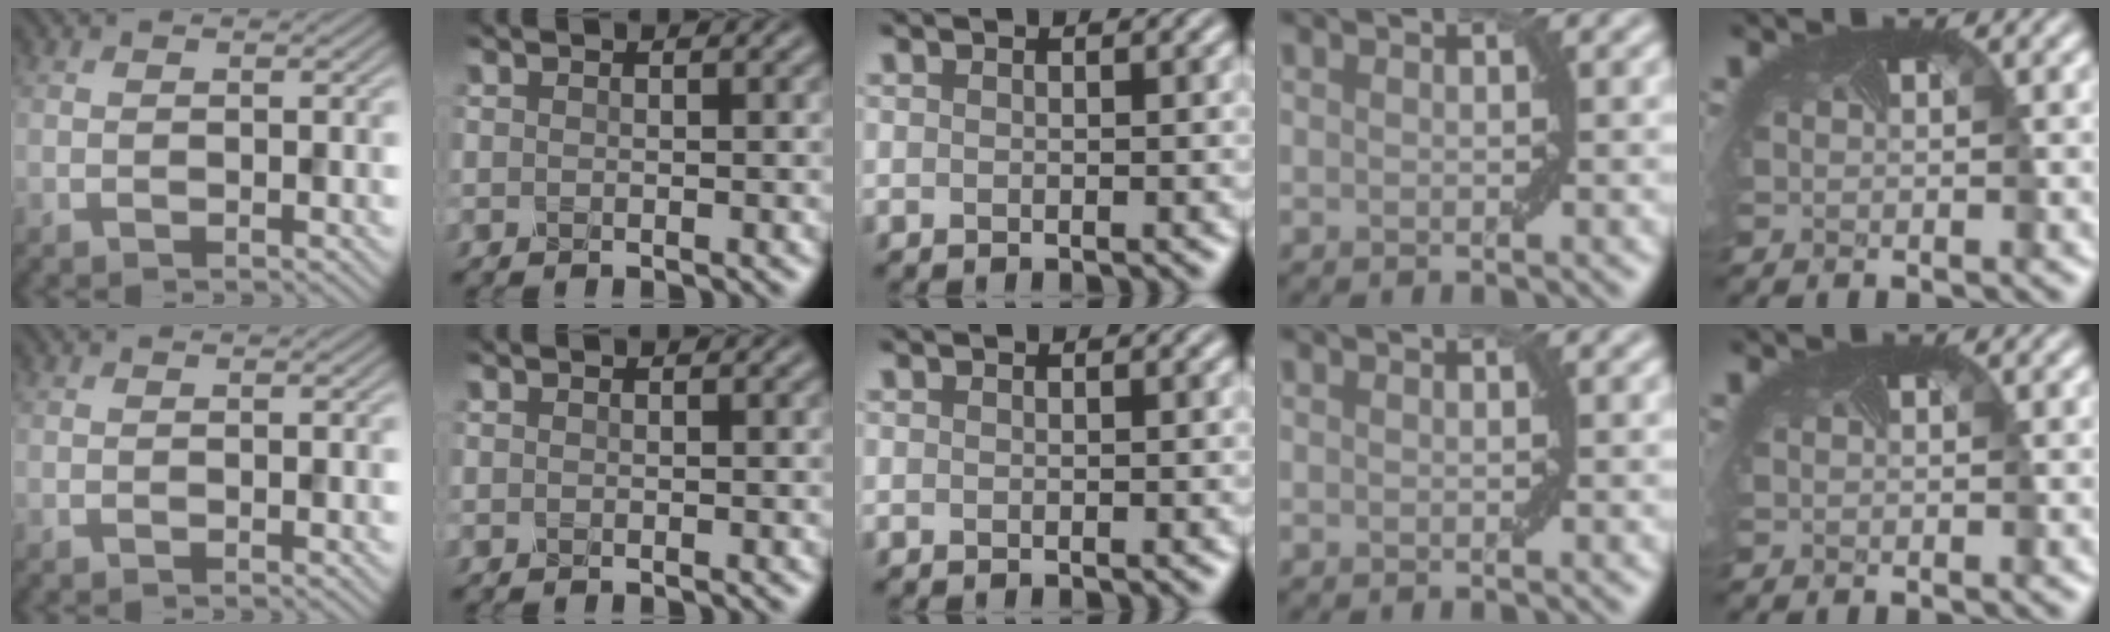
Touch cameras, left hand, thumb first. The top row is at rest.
{}